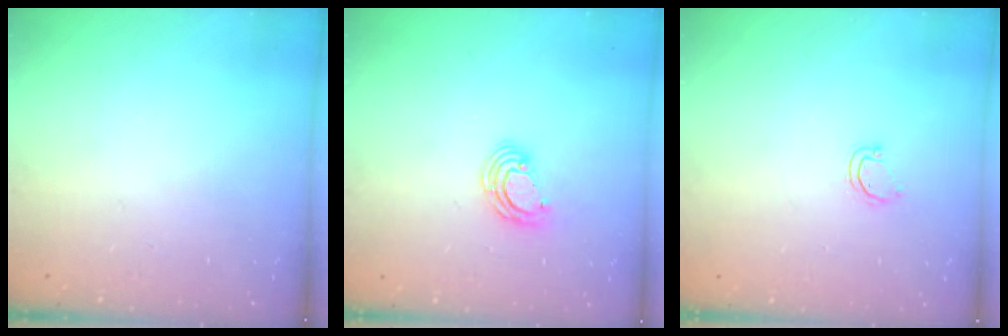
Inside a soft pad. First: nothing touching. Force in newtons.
{"total": 6.5, "press": 6.5, "slide": 0.6}
{"total": 3.0, "press": 3.0, "slide": 0.2}